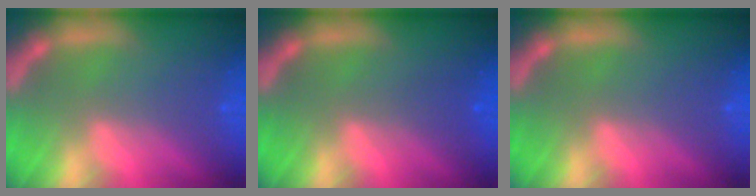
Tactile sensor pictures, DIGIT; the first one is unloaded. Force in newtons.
{"total": 1.0}
{"total": 0.0}